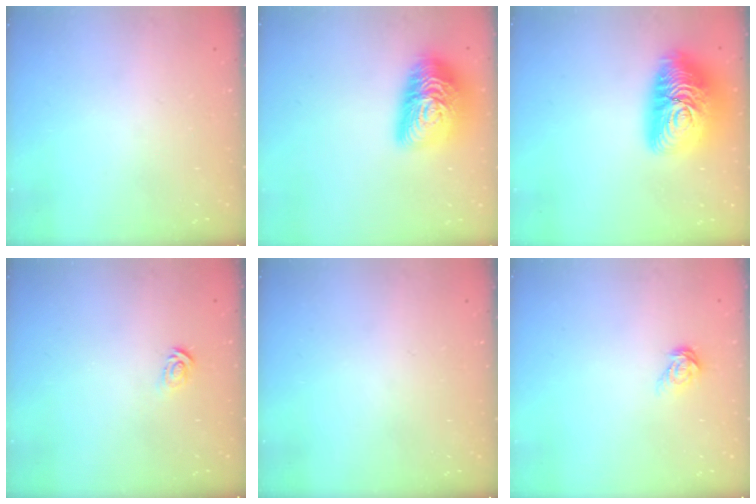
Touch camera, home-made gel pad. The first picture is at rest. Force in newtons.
{"total": 19.9, "press": 19.9, "slide": 0.7}
{"total": 20.7, "press": 20.7, "slide": 1.1}
{"total": 2.9, "press": 2.9, "slide": 0.2}
{"total": 0.0}
{"total": 7.0, "press": 7.0, "slide": 0.4}